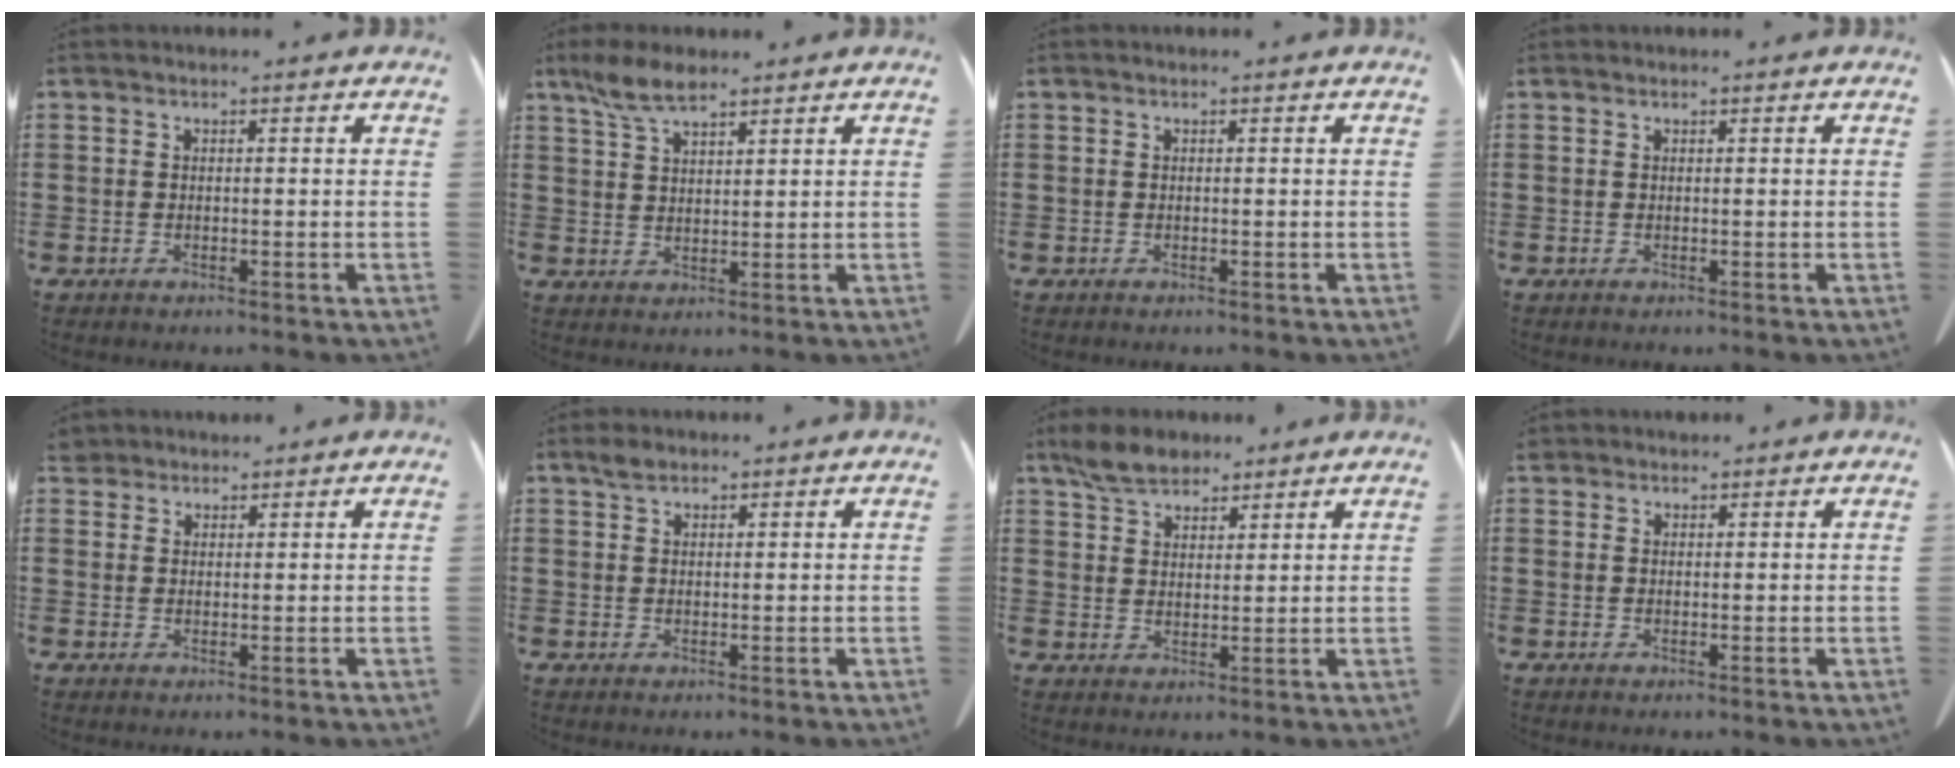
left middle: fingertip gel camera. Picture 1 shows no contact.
{"total": 5.6, "force": [3.9, 1.9, 3.6], "torque": [-0.080, 0.000, 0.072]}
{"total": 0.0}
{"total": 0.0}
{"total": 2.5, "force": [2.3, 0.9, 0.3], "torque": [-0.015, 0.003, 0.046]}
{"total": 2.0, "force": [1.5, 0.9, 1.0], "torque": [-0.023, 0.002, 0.030]}
{"total": 5.4, "force": [4.5, 2.4, 1.8], "torque": [-0.051, -0.002, 0.085]}
{"total": 1.5, "force": [1.3, 0.6, 0.2], "torque": [-0.008, 0.001, 0.027]}